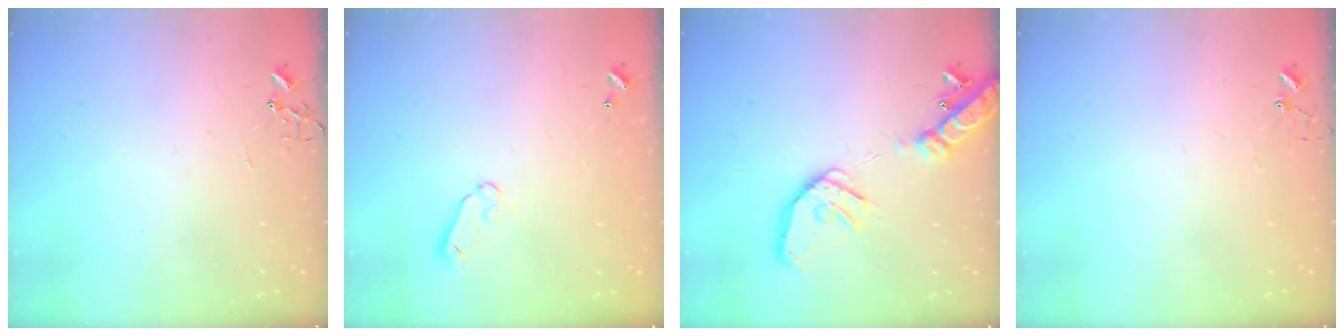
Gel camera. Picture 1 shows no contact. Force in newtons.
{"total": 5.9, "press": 5.9, "slide": 0.6}
{"total": 18.8, "press": 18.6, "slide": 3.0}
{"total": 5.2, "press": 5.2, "slide": 0.4}